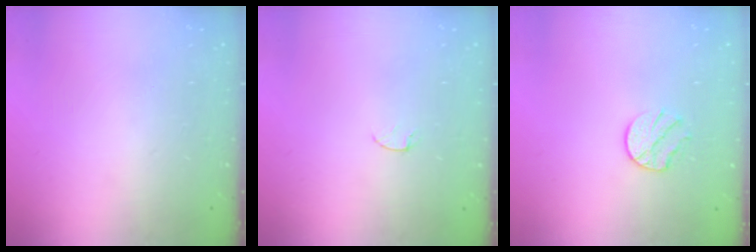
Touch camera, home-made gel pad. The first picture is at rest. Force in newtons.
{"total": 2.9, "press": 2.9, "slide": 0.3}
{"total": 7.7, "press": 7.7, "slide": 0.7}